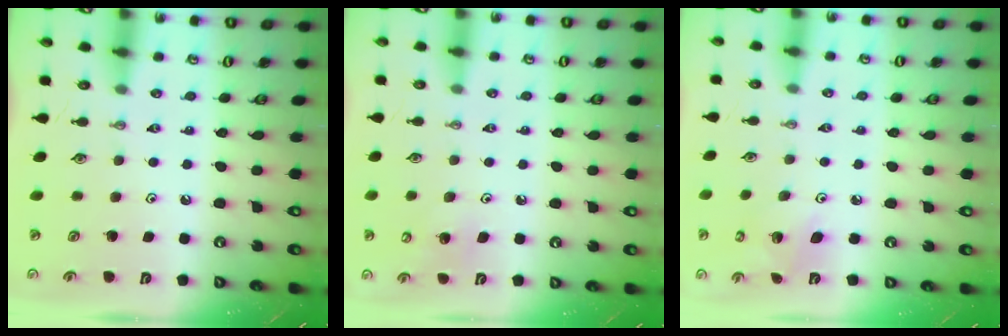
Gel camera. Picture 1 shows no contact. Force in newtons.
{"total": 7.0, "press": 6.9, "slide": 0.8}
{"total": 4.6, "press": 4.6, "slide": 0.1}